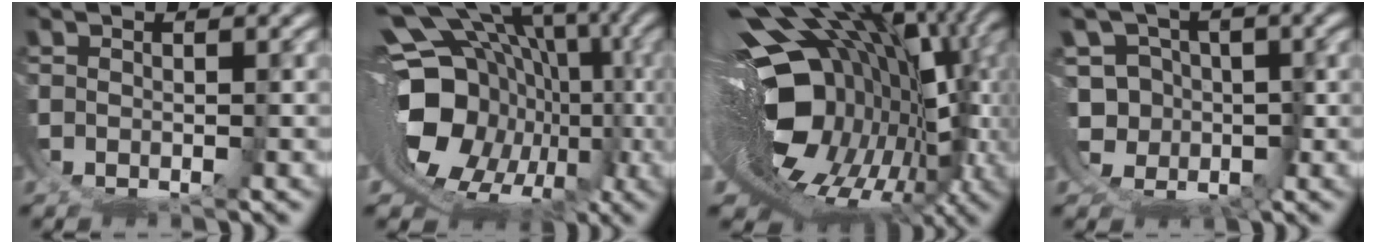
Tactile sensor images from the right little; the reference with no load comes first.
{"total": 19.0, "force": [-2.4, 13.7, 13.0], "torque": [-0.214, -0.048, -0.023]}
{"total": 23.9, "force": [-2.7, 14.1, 19.2], "torque": [-0.295, -0.047, -0.020]}
{"total": 14.1, "force": [-2.5, 12.5, 5.9], "torque": [-0.167, -0.078, -0.038]}